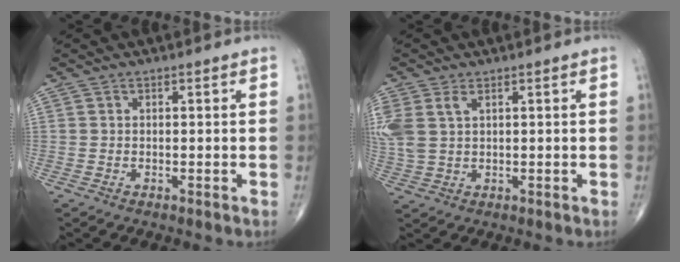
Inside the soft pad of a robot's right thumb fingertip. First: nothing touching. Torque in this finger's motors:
{"motor_torque": [0.11, 0.14, 0.73, 0.37, 0.22]}